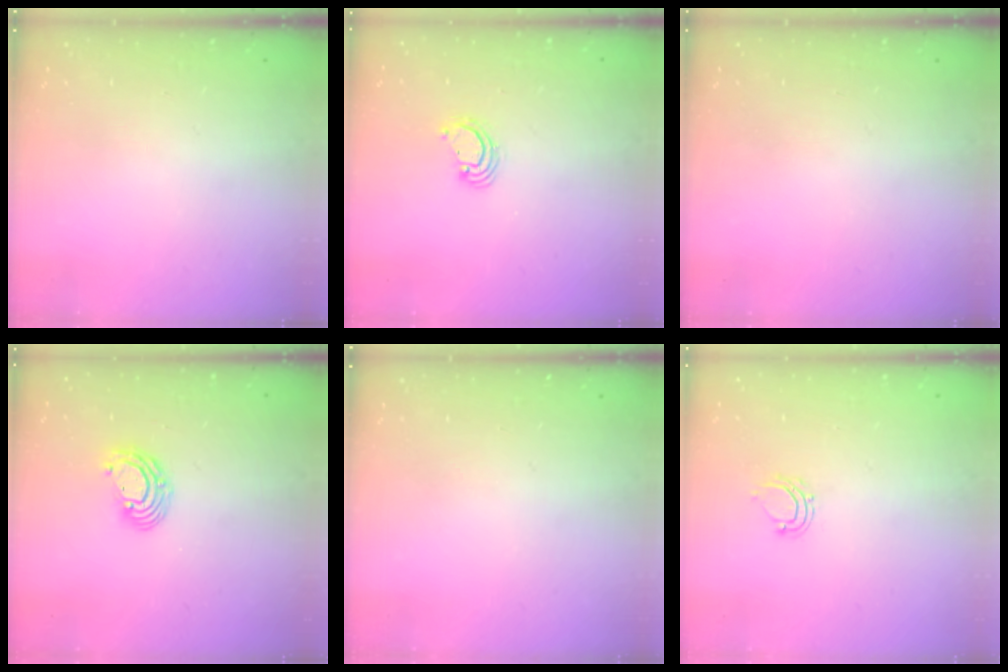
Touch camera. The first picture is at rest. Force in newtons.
{"total": 3.0, "press": 3.0, "slide": 0.3}
{"total": 0.0}
{"total": 6.9, "press": 6.9, "slide": 0.8}
{"total": 0.0}
{"total": 4.5, "press": 4.4, "slide": 0.6}